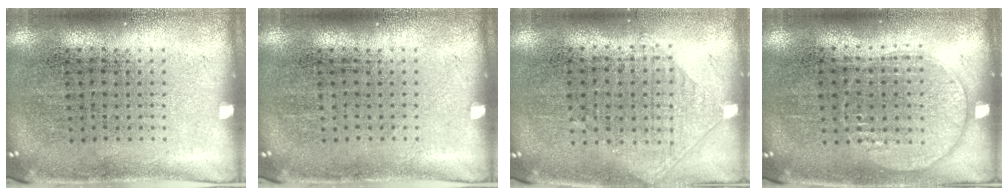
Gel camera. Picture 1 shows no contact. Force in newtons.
{"total": 0.0}
{"total": 0.9, "press": 0.9, "slide": 0.3}
{"total": 1.0, "press": 0.9, "slide": 0.4}